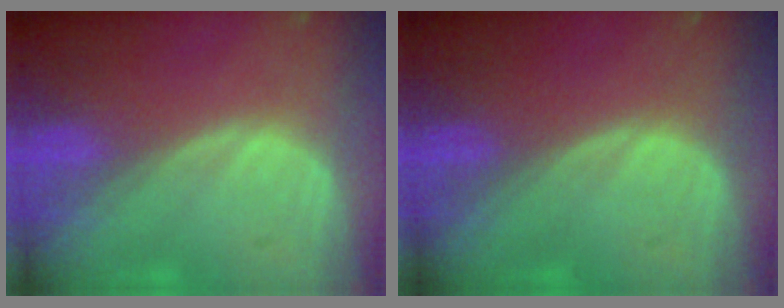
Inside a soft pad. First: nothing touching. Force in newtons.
{"total": 0.0}